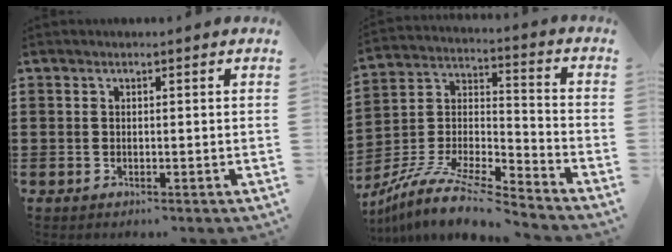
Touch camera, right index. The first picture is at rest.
{"total": 10.3, "force": [-9.3, 1.3, 4.3], "torque": [-0.092, 0.007, -0.191]}